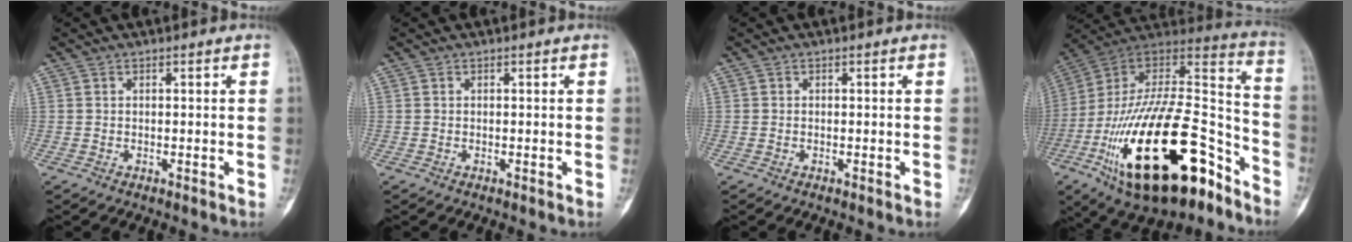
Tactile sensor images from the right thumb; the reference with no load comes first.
{"total": 0.0}
{"total": 0.0}
{"total": 34.5, "force": [-16.5, 15.0, 26.2], "torque": [-0.455, 0.058, -0.269]}